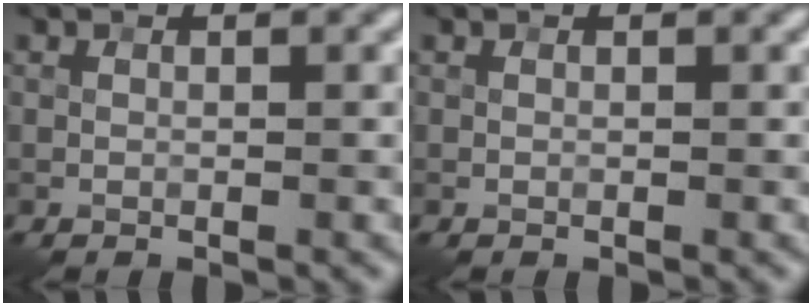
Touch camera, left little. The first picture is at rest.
{"total": 0.0}